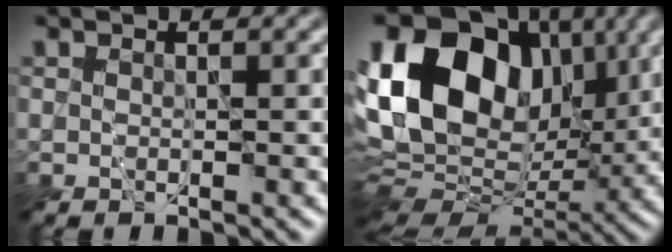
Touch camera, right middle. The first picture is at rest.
{"total": 18.9, "force": [4.9, 13.0, 12.8], "torque": [-0.241, 0.041, 0.074]}